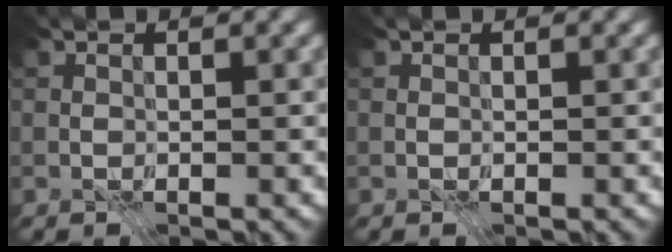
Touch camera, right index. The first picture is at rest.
{"total": 0.0}